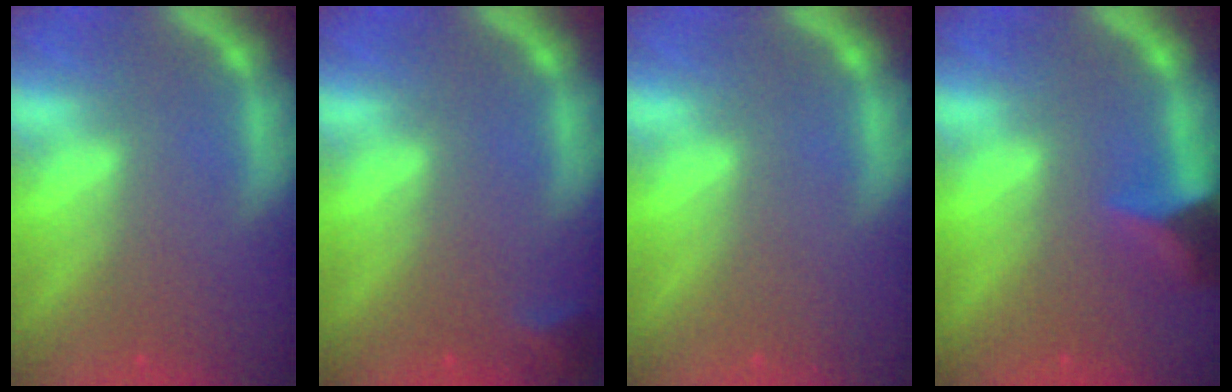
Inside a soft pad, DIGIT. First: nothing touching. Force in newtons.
{"total": 1.4}
{"total": 0.0}
{"total": 4.0}